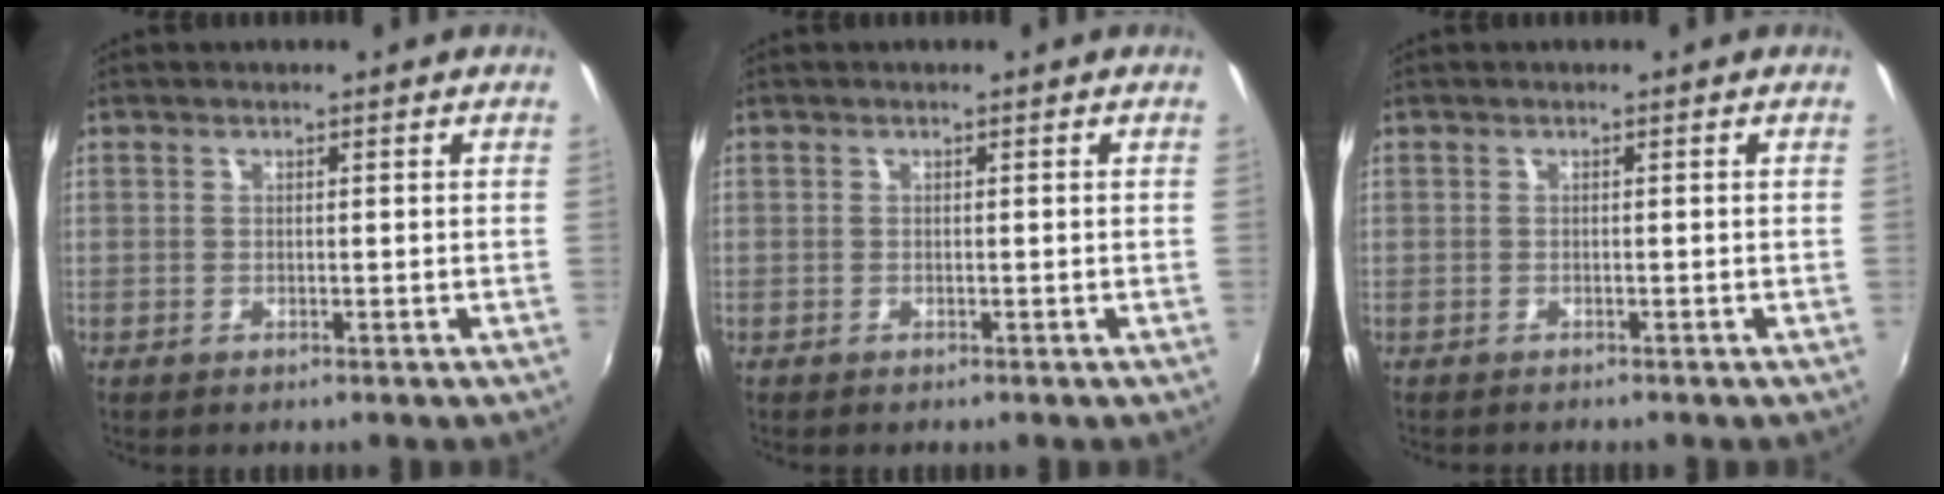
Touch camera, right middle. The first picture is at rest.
{"total": 0.0}
{"total": 0.8, "force": [-0.8, 0.1, 0.1], "torque": [-0.002, -0.006, -0.015]}